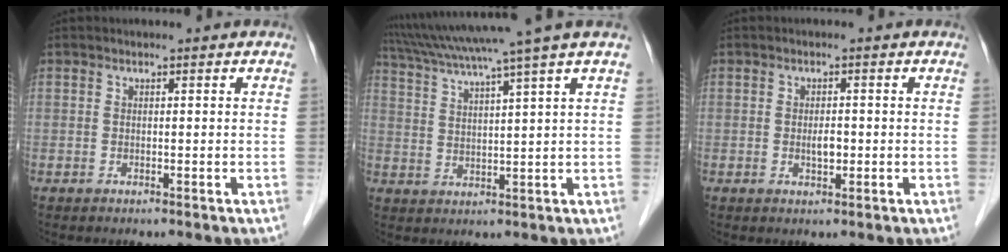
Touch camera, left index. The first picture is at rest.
{"total": 12.8, "force": [10.1, -2.3, 7.5], "torque": [-0.131, 0.007, 0.155]}
{"total": 2.0, "force": [-0.3, 0.8, 1.8], "torque": [-0.033, 0.000, -0.003]}